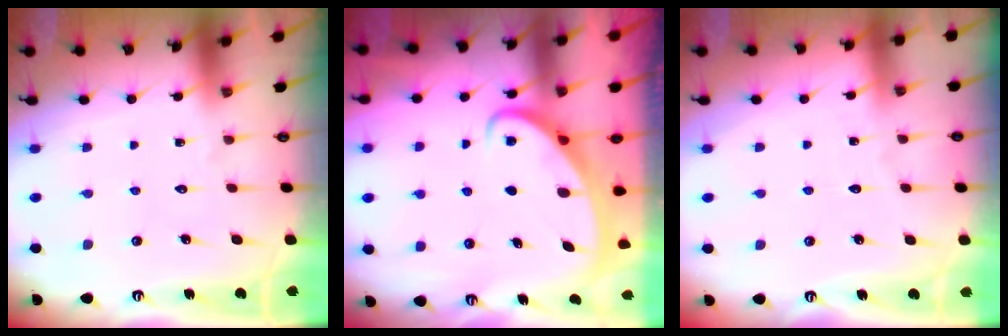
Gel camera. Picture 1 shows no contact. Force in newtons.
{"total": 2.3, "press": 2.3, "slide": 0.3}
{"total": 1.0, "press": 1.0, "slide": 0.2}